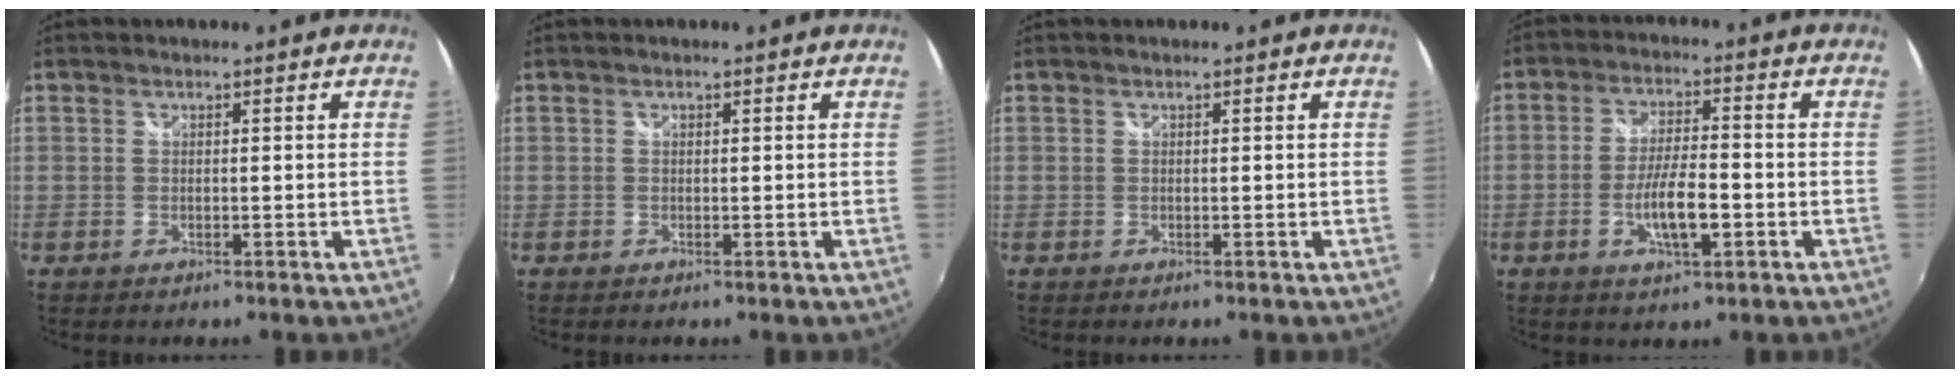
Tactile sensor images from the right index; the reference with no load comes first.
{"total": 0.0}
{"total": 0.0}
{"total": 8.0, "force": [-2.7, 2.1, 7.2], "torque": [-0.140, -0.004, -0.045]}